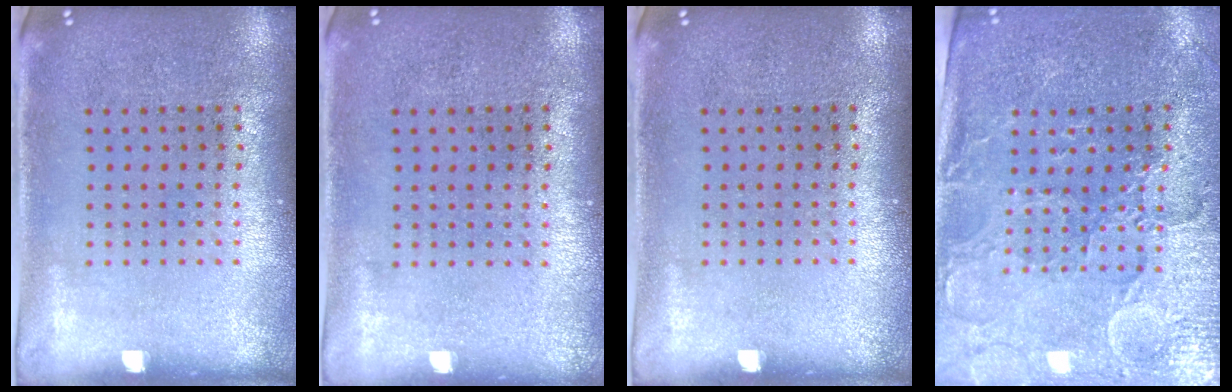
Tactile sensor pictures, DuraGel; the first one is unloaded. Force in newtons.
{"total": 0.0}
{"total": 0.0}
{"total": 3.5, "press": 3.2, "slide": 1.3}